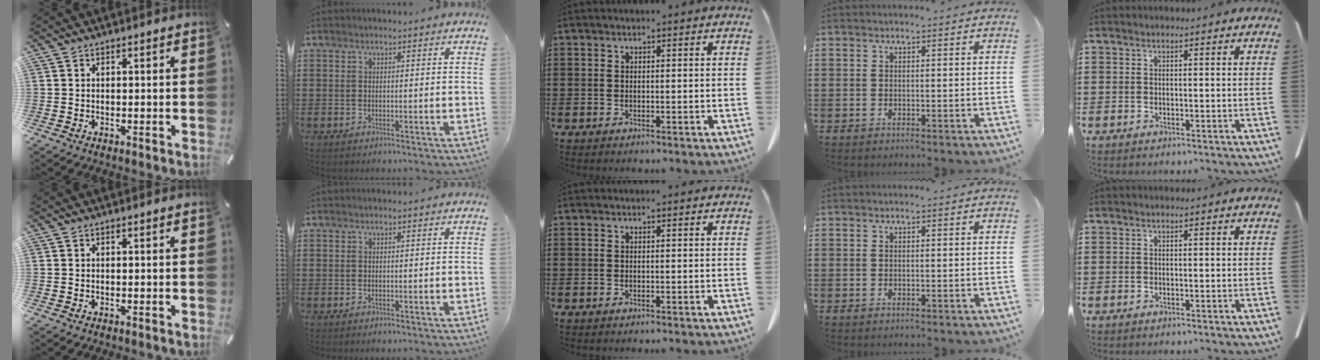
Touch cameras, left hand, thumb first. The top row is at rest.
{}